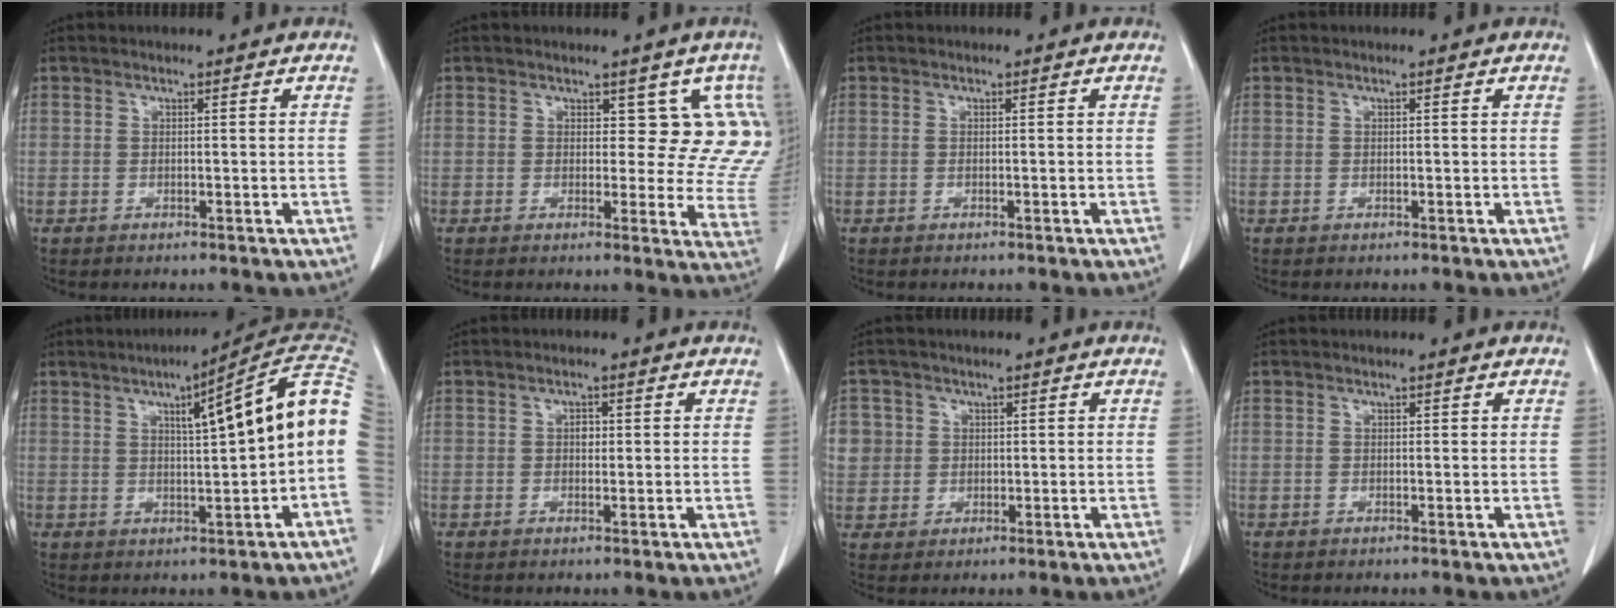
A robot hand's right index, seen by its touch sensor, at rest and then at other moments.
{"total": 8.8, "force": [4.2, 4.8, 6.1], "torque": [-0.041, -0.007, 0.030]}
{"total": 0.0}
{"total": 0.0}
{"total": 13.2, "force": [2.7, -0.2, 12.9], "torque": [-0.168, 0.029, 0.031]}
{"total": 1.4, "force": [0.1, 0.9, 1.0], "torque": [-0.014, 0.003, 0.000]}
{"total": 7.7, "force": [1.6, 7.4, 1.1], "torque": [-0.042, 0.022, 0.046]}
{"total": 0.0}